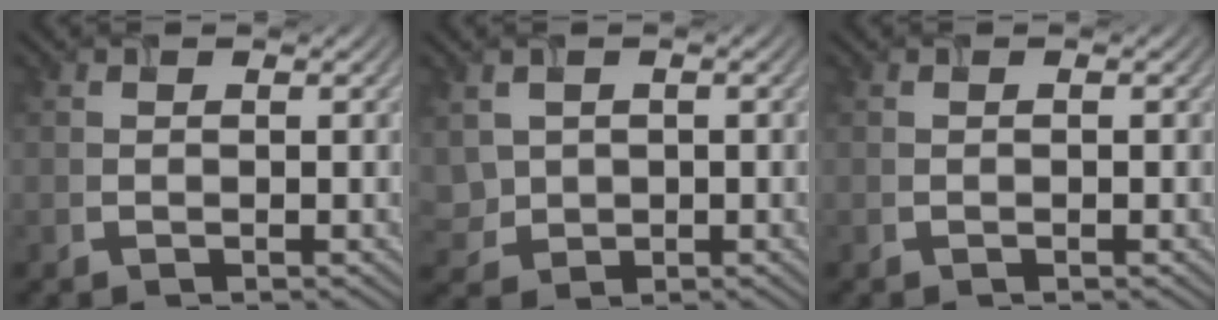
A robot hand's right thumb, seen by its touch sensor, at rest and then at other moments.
{"total": 2.9, "force": [0.7, 2.6, 1.0], "torque": [-0.037, -0.006, 0.017]}
{"total": 0.0}